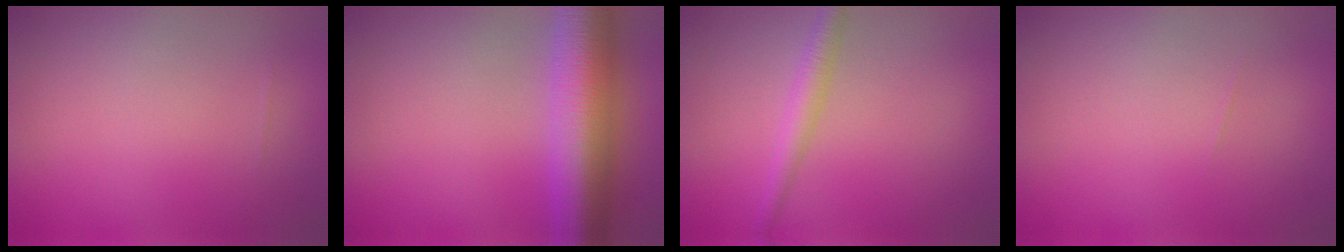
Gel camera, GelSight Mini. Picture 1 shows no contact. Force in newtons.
{"total": 9.5, "press": 9.5, "slide": 0.2}
{"total": 2.3, "press": 2.3, "slide": 0.0}
{"total": 0.0}